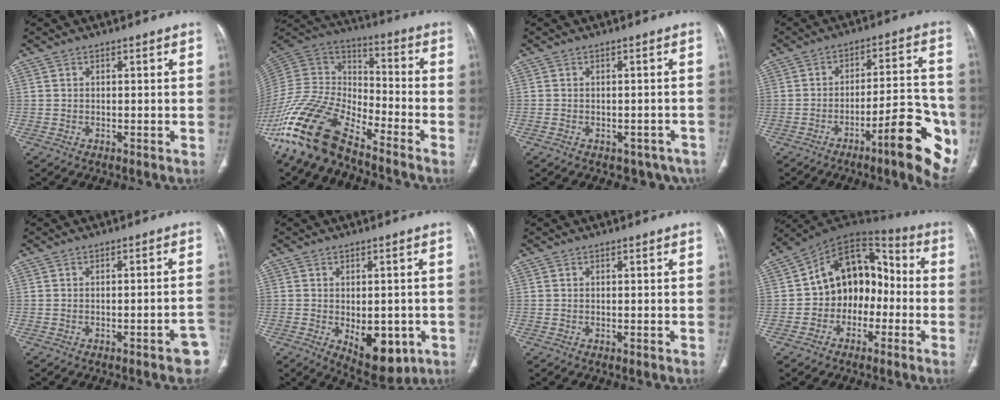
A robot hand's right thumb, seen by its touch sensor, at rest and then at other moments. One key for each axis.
{"total": 17.0, "fx": -13.1, "fy": 6.0, "fz": 9.0, "tx": -0.172, "ty": 0.077, "tz": -0.264}
{"total": 5.9, "fx": -3.7, "fy": 3.9, "fz": 2.4, "tx": -0.012, "ty": 0.034, "tz": -0.042}
{"total": 16.7, "fx": -7.1, "fy": 3.8, "fz": 14.6, "tx": -0.168, "ty": 0.037, "tz": -0.096}
{"total": 4.7, "fx": -2.7, "fy": 0.8, "fz": 3.8, "tx": -0.036, "ty": 0.020, "tz": -0.031}
{"total": 9.8, "fx": -2.9, "fy": 5.4, "fz": 7.7, "tx": -0.079, "ty": 0.000, "tz": -0.023}
{"total": 0.0}
{"total": 14.8, "fx": -2.2, "fy": 10.9, "fz": 9.8, "tx": -0.100, "ty": 0.055, "tz": -0.050}